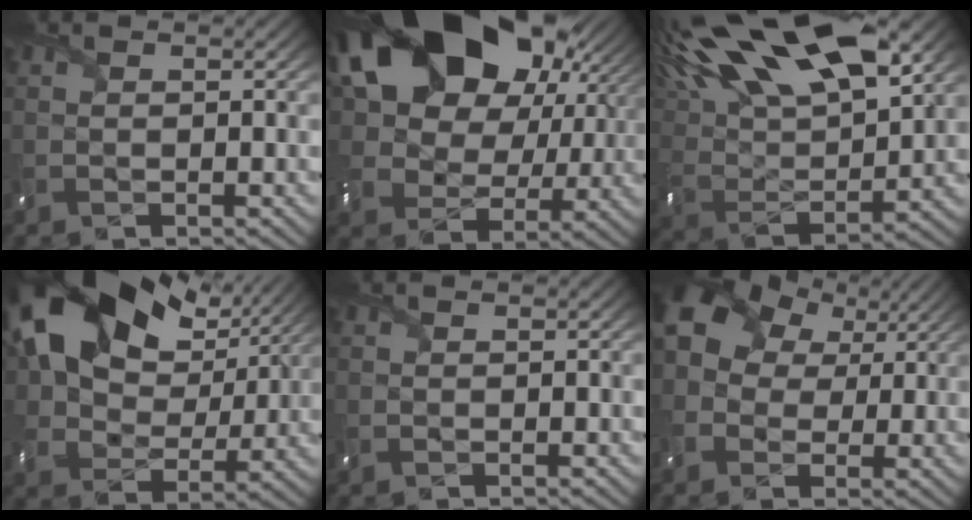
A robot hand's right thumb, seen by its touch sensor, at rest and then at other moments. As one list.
[{"total": 19.4, "force": [7.5, 13.5, 11.8], "torque": [-0.216, 0.026, 0.138]}, {"total": 20.2, "force": [11.6, 7.9, 14.5], "torque": [-0.300, 0.044, 0.180]}, {"total": 19.1, "force": [8.7, 12.6, 11.3], "torque": [-0.222, 0.028, 0.150]}, {"total": 0.0}, {"total": 12.7, "force": [3.2, 10.1, 7.1], "torque": [-0.181, 0.030, 0.040]}]